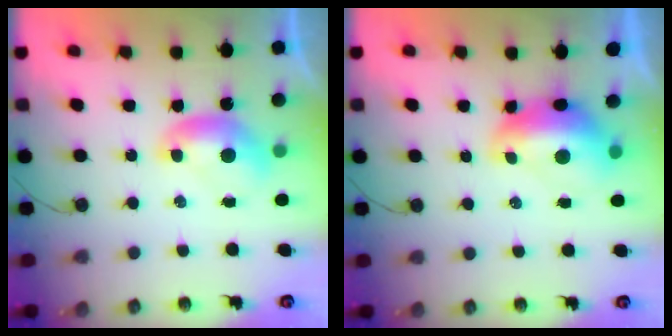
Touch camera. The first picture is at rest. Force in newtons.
{"total": 2.9, "press": 2.8, "slide": 0.7}